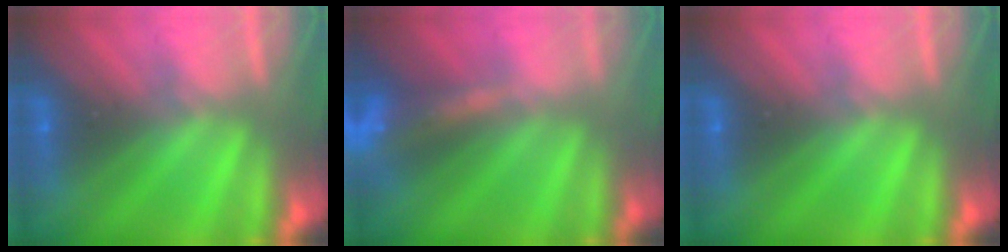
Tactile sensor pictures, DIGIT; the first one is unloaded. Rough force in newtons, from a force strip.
{"total": 9.6}
{"total": 0.0}